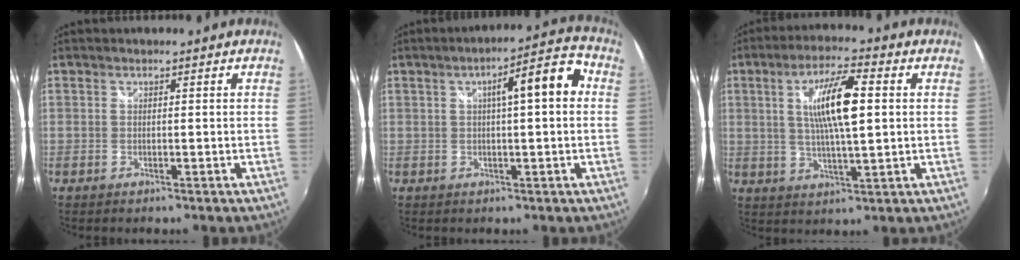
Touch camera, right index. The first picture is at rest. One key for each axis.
{"total": 8.6, "fx": 1.4, "fy": 1.6, "fz": 8.3, "tx": -0.114, "ty": 0.030, "tz": 0.028}
{"total": 11.4, "fx": 2.1, "fy": 2.3, "fz": 11.0, "tx": -0.203, "ty": 0.006, "tz": 0.039}